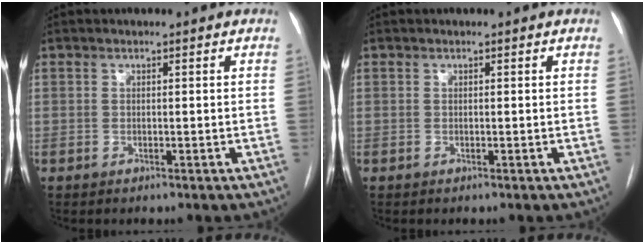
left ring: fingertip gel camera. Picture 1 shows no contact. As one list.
[{"total": 0.0}]